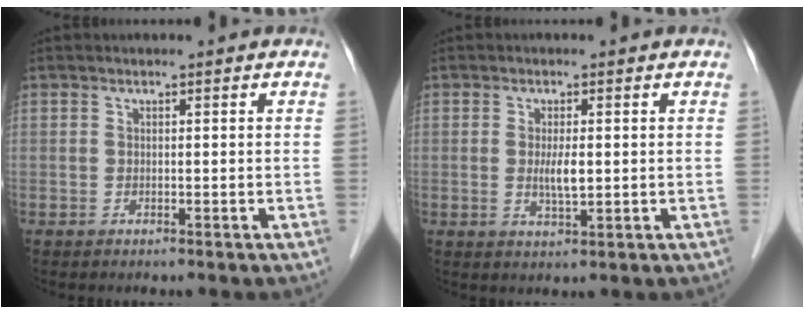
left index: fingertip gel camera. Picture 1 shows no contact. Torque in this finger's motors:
{"motor_torque": [0.67, 0.49, 0.13, 0.08]}